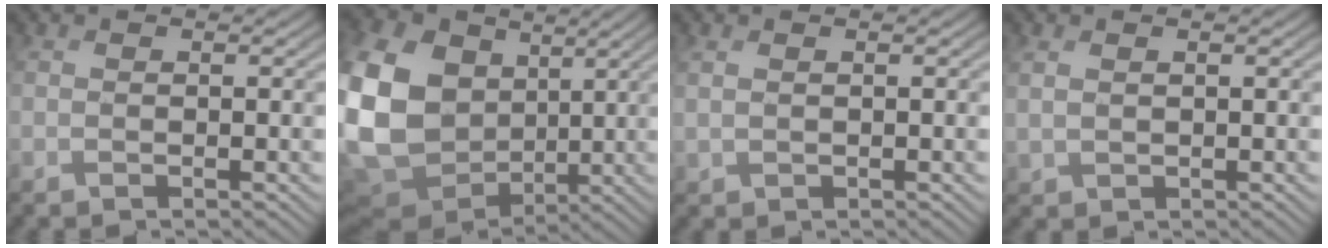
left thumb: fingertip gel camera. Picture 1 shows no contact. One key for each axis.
{"total": 17.7, "fx": 3.5, "fy": 14.3, "fz": 9.8, "tx": -0.294, "ty": 0.007, "tz": 0.084}
{"total": 1.3, "fx": 0.9, "fy": -0.1, "fz": -0.9, "tx": 0.022, "ty": 0.010, "tz": 0.020}
{"total": 1.3, "fx": 1.2, "fy": 0.2, "fz": -0.5, "tx": 0.009, "ty": 0.010, "tz": 0.029}